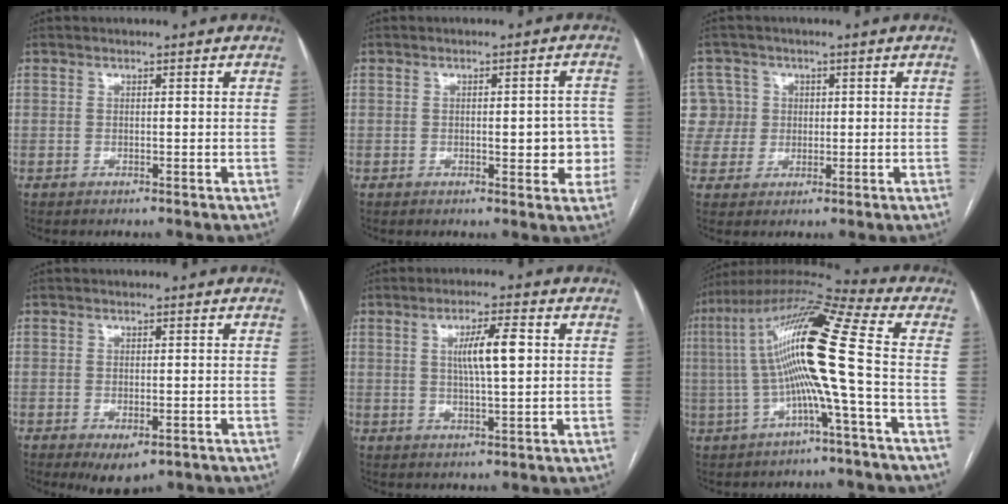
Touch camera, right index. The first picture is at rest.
{"total": 6.0, "force": [-0.7, 2.3, 5.5], "torque": [-0.057, 0.011, -0.005]}
{"total": 7.5, "force": [1.7, 7.3, 0.3], "torque": [-0.002, 0.033, 0.042]}
{"total": 4.4, "force": [-2.4, 1.9, 3.2], "torque": [-0.047, -0.007, -0.025]}
{"total": 6.6, "force": [1.3, 0.8, 6.4], "torque": [-0.113, 0.005, 0.024]}
{"total": 15.4, "force": [-0.6, -0.4, 15.4], "torque": [-0.288, 0.033, -0.022]}